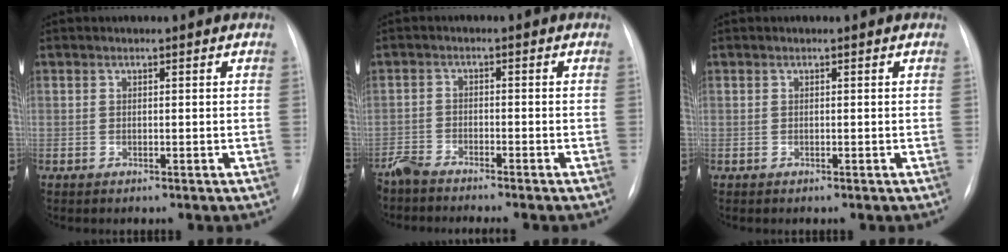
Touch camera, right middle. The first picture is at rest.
{"total": 5.2, "force": [-4.9, -0.1, 1.5], "torque": [-0.018, -0.015, -0.086]}
{"total": 0.0}